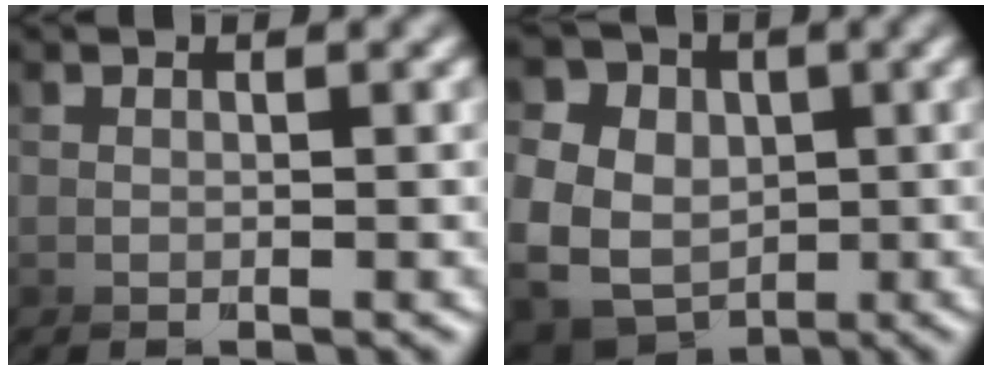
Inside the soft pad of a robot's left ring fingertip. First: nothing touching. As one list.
[{"total": 8.8, "force": [1.0, 8.6, 1.6], "torque": [-0.074, -0.023, 0.007]}]